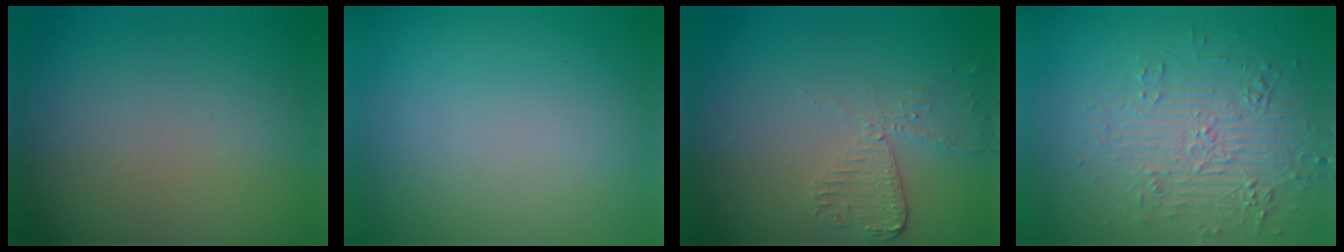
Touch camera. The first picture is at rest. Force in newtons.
{"total": 0.0}
{"total": 2.7, "press": 2.4, "slide": 1.2}
{"total": 4.2, "press": 3.7, "slide": 2.0}